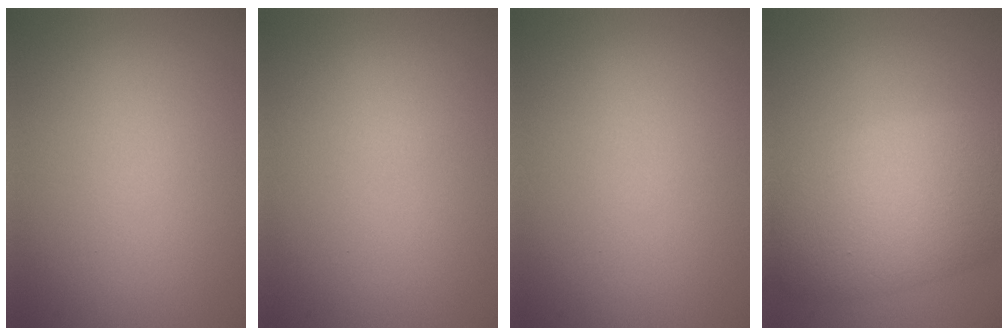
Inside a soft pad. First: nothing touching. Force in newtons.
{"total": 0.0}
{"total": 0.0}
{"total": 8.4, "press": 8.4, "slide": 0.5}